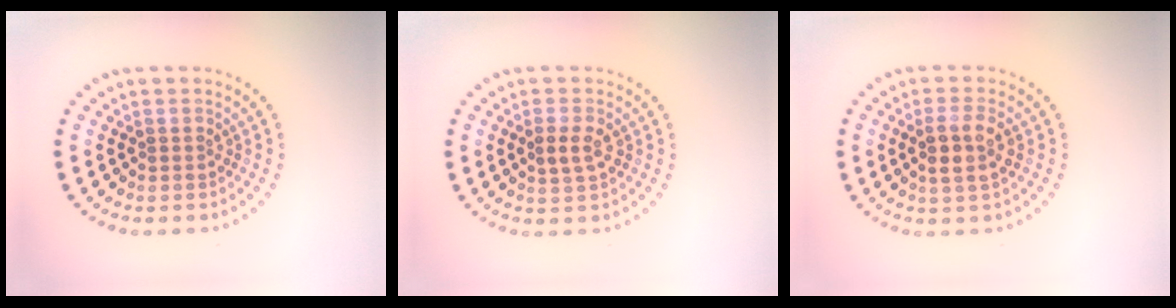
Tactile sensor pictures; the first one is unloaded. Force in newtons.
{"total": 2.1, "press": 2.1, "slide": 0.3}
{"total": 2.6, "press": 2.4, "slide": 0.9}